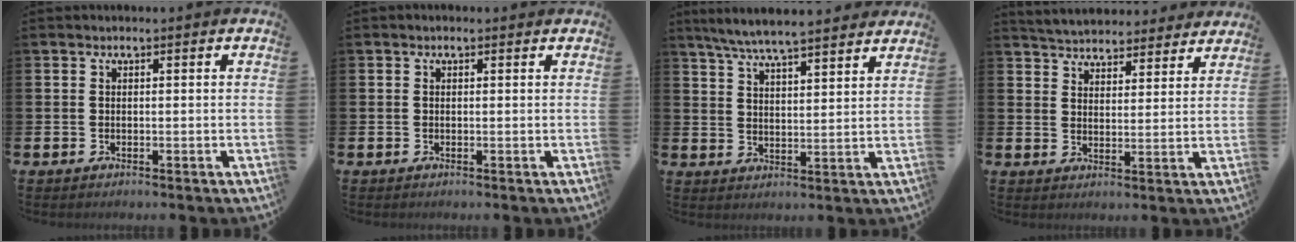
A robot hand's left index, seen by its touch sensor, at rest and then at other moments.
{"total": 0.0}
{"total": 6.7, "force": [6.4, 0.3, 2.0], "torque": [-0.061, -0.034, 0.114]}
{"total": 5.3, "force": [5.2, 1.1, -0.1], "torque": [-0.015, -0.037, 0.091]}